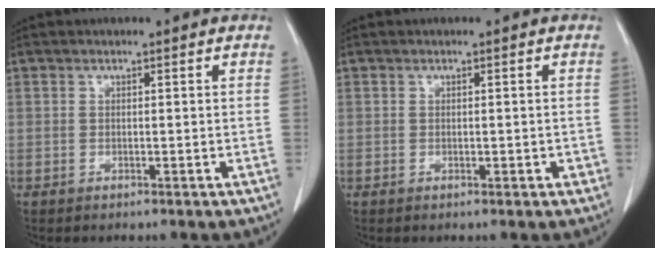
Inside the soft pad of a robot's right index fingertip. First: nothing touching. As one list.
[{"total": 1.1, "force": [-0.2, 0.7, 0.9], "torque": [-0.011, 0.004, 0.000]}]